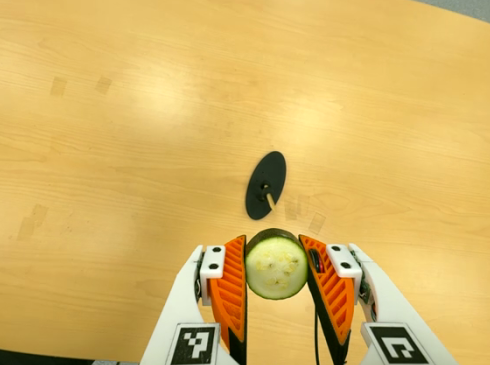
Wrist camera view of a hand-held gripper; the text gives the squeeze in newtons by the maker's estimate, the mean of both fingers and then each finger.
{"total": 8.6, "left": 7.6, "right": 9.7}